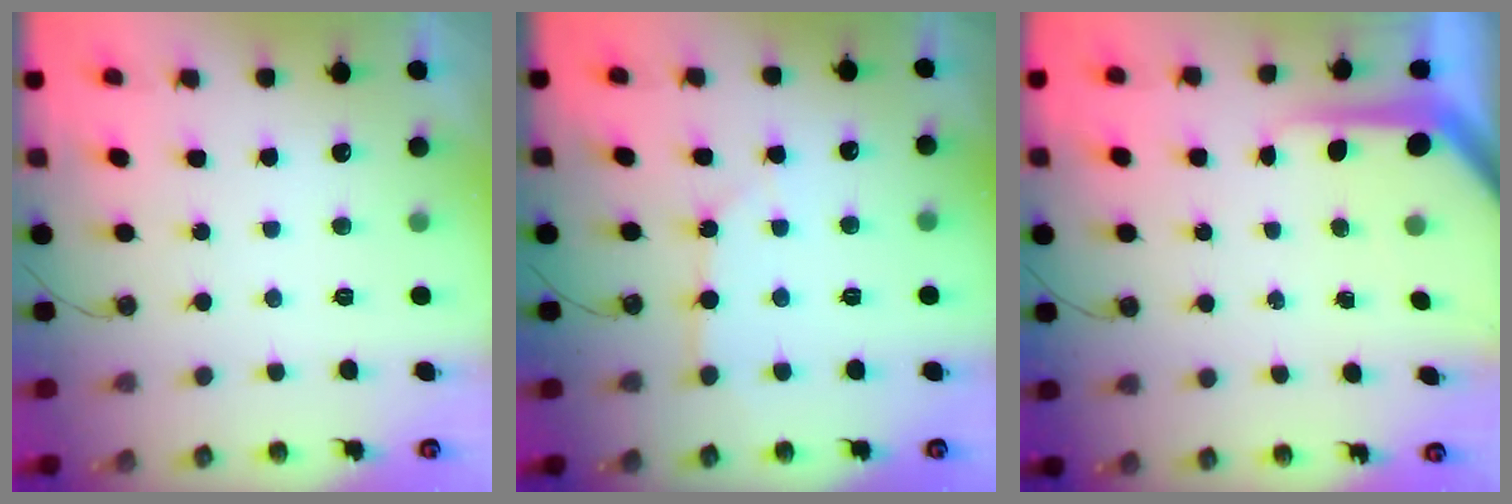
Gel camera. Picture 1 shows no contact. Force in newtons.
{"total": 3.5, "press": 3.5, "slide": 0.4}
{"total": 5.9, "press": 5.8, "slide": 0.4}